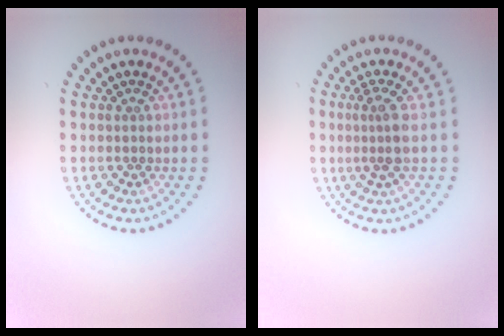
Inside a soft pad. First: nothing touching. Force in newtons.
{"total": 2.3, "press": 1.9, "slide": 1.4}